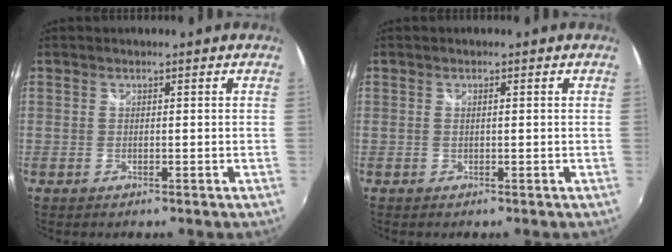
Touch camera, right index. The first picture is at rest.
{"total": 0.8, "force": [0.2, 0.0, 0.7], "torque": [-0.015, 0.002, 0.002]}